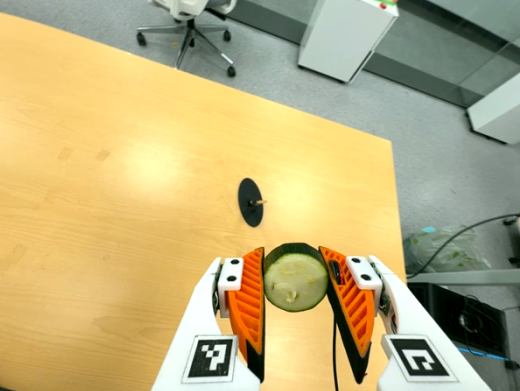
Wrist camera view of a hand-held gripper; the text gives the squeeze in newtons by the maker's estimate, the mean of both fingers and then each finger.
{"total": 9.6, "left": 9.0, "right": 10.2}